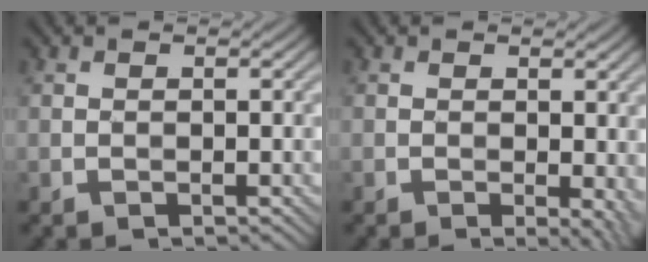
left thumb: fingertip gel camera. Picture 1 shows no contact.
{"total": 2.7, "force": [-0.2, 0.8, 2.5], "torque": [-0.032, -0.003, -0.004]}